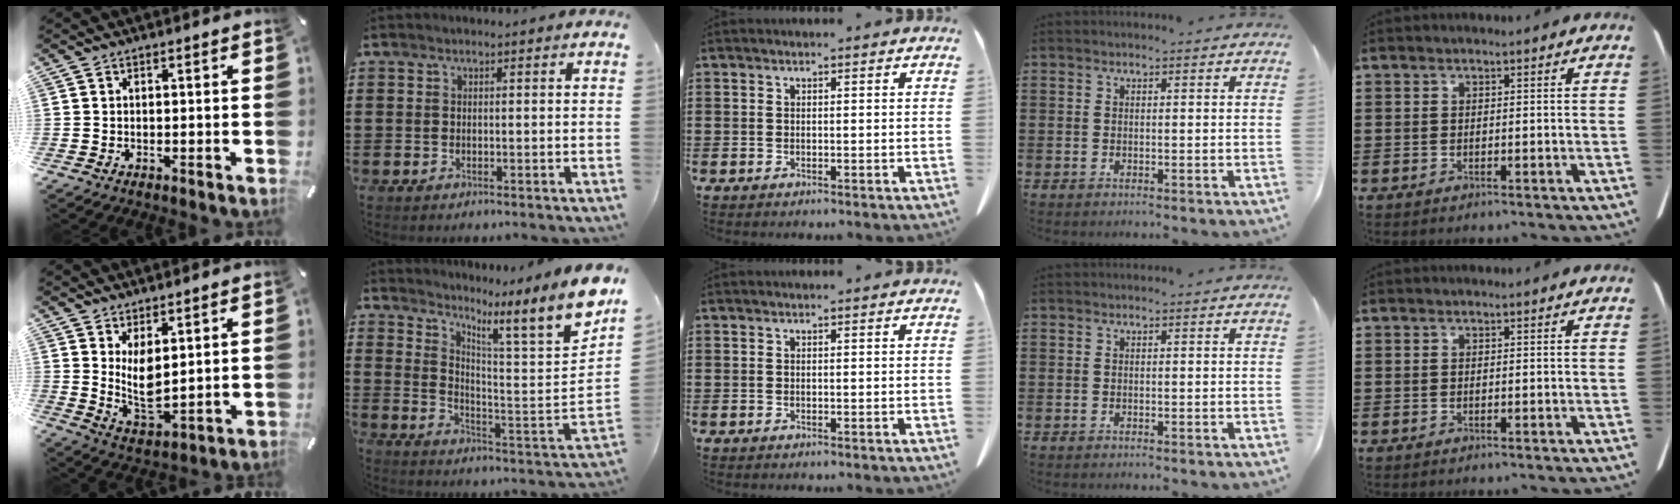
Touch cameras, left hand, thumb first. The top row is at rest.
{"thumb": {"total": 8.0, "force": [3.0, 4.1, 6.1], "torque": [-0.123, -0.022, 0.055]}, "index": {"total": 7.6, "force": [5.8, -1.0, 4.9], "torque": [-0.076, -0.081, 0.076]}}